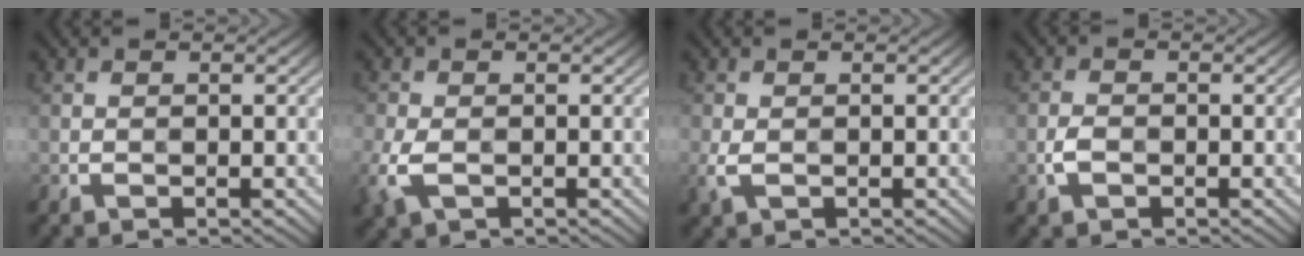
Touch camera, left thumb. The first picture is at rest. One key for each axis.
{"total": 4.3, "fx": -1.5, "fy": 2.6, "fz": 3.1, "tx": -0.091, "ty": -0.008, "tz": -0.033}
{"total": 2.3, "fx": -0.6, "fy": 1.4, "fz": 1.7, "tx": -0.053, "ty": -0.008, "tz": -0.011}
{"total": 2.0, "fx": -0.8, "fy": 1.3, "fz": 1.3, "tx": -0.030, "ty": 0.001, "tz": -0.019}